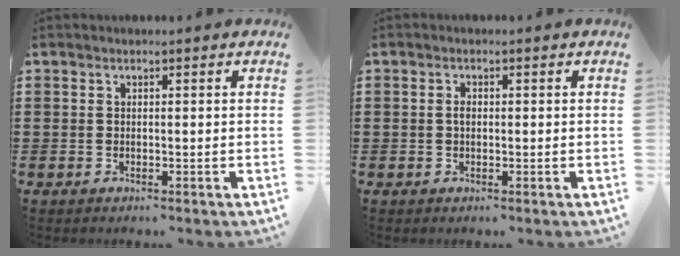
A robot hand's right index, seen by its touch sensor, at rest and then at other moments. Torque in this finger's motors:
{"motor_torque": [0.22, 0.14, 0.04, 0.05]}